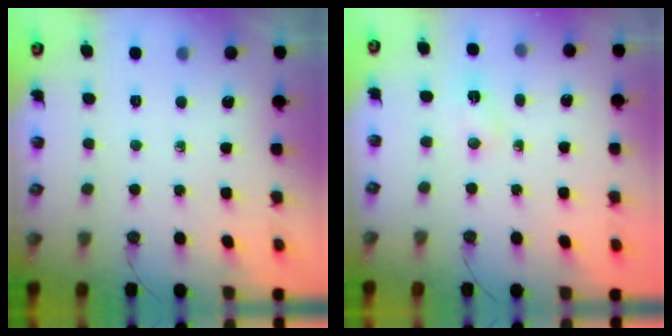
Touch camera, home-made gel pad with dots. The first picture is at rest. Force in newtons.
{"total": 2.3, "press": 2.2, "slide": 0.4}